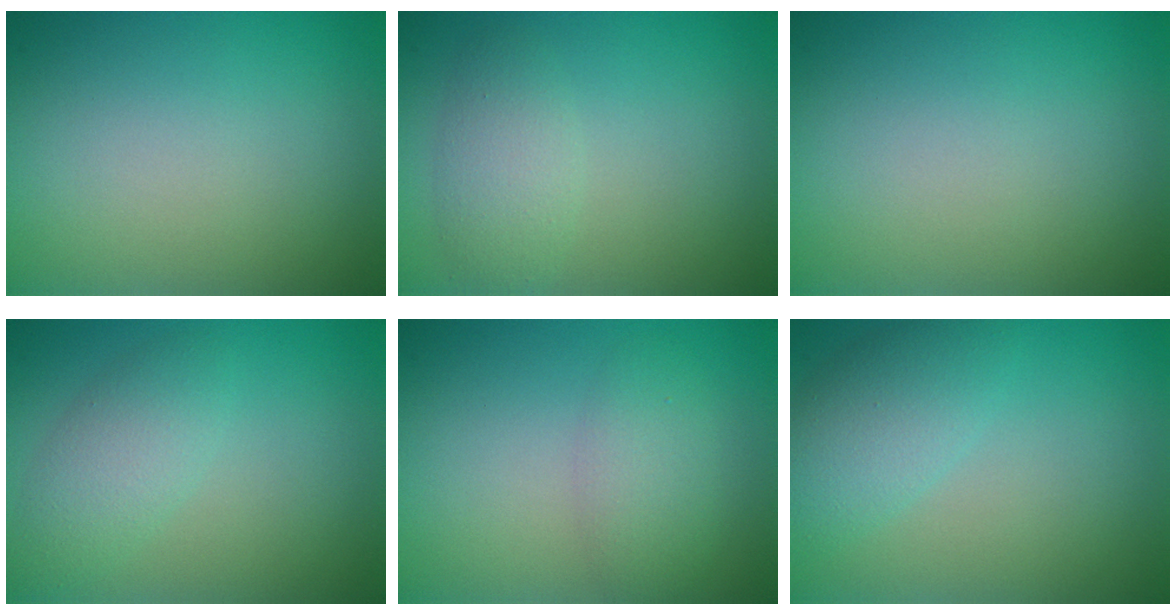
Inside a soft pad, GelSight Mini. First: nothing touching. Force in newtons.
{"total": 2.5, "press": 2.5, "slide": 0.2}
{"total": 0.0}
{"total": 2.9, "press": 2.9, "slide": 0.2}
{"total": 2.5, "press": 2.5, "slide": 0.1}
{"total": 3.9, "press": 3.9, "slide": 0.2}